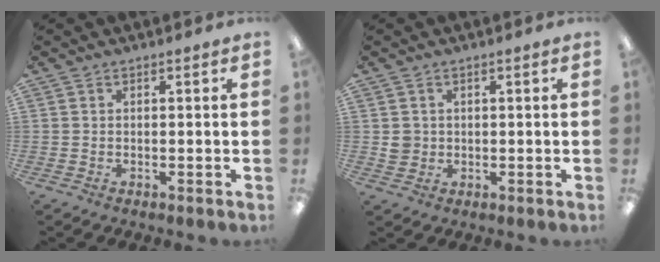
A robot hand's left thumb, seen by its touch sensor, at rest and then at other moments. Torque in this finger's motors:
{"motor_torque": [0.48, 0.42, 0.42, -0.27, -0.03]}